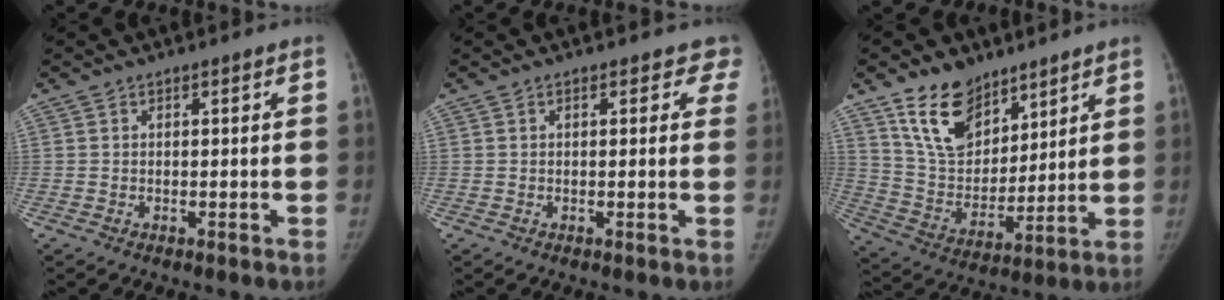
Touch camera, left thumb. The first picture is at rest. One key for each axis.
{"total": 3.0, "fx": 2.1, "fy": 1.9, "fz": 1.1, "tx": 0.026, "ty": -0.002, "tz": 0.008}
{"total": 14.4, "fx": 9.7, "fy": 8.5, "fz": 6.5, "tx": -0.077, "ty": -0.059, "tz": 0.191}